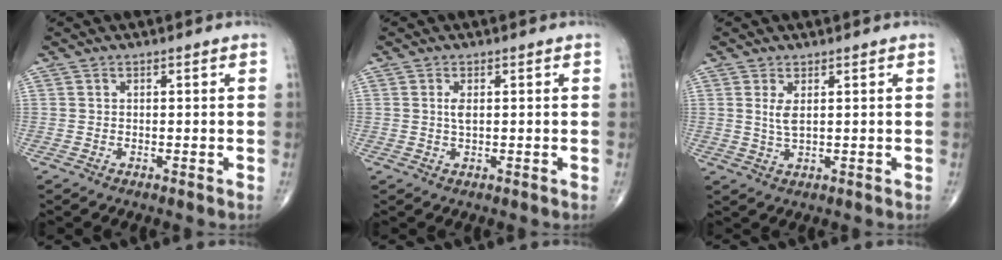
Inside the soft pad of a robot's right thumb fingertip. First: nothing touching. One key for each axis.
{"total": 1.9, "fx": 0.4, "fy": 0.7, "fz": 1.7, "tx": -0.033, "ty": -0.002, "tz": 0.008}
{"total": 2.9, "fx": 0.9, "fy": 0.9, "fz": 2.6, "tx": -0.053, "ty": -0.009, "tz": 0.022}